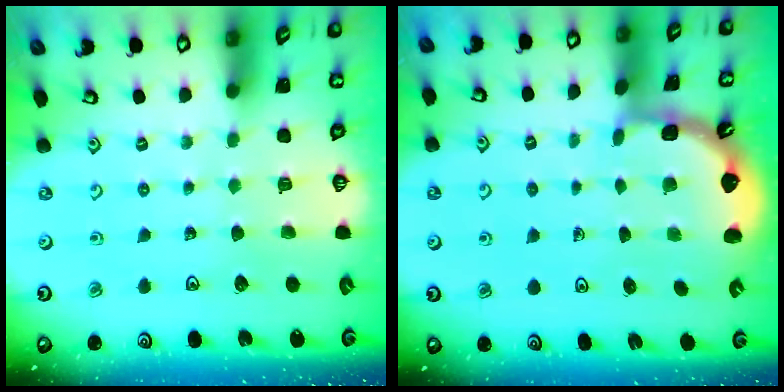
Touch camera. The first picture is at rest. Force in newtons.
{"total": 2.0, "press": 2.0, "slide": 0.2}